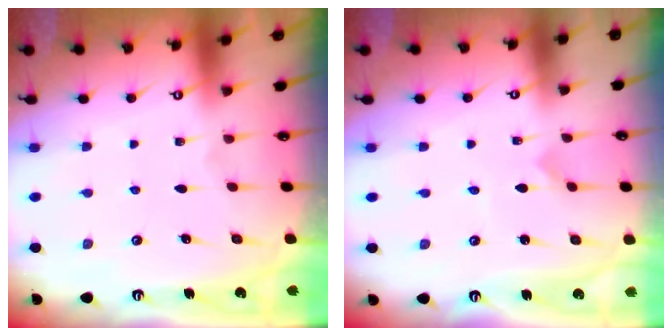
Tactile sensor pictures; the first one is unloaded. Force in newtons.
{"total": 0.0}